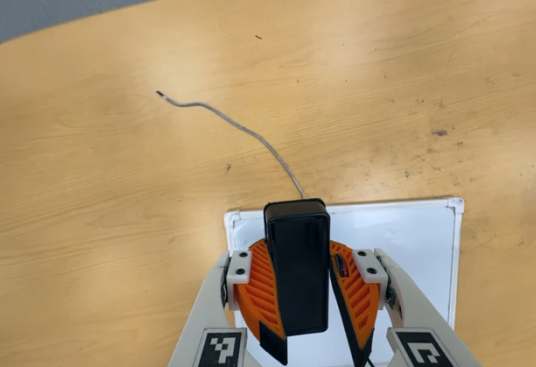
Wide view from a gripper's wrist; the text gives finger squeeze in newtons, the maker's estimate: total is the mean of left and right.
{"total": 11.0, "left": 10.7, "right": 11.2}